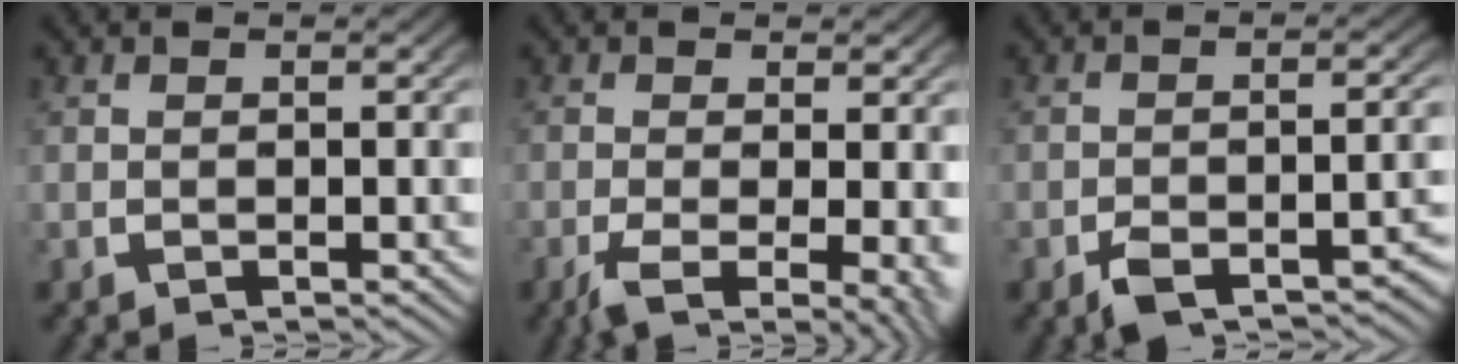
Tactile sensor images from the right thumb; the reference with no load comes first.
{"total": 6.8, "force": [-2.9, 3.2, 5.2], "torque": [-0.098, -0.044, -0.029]}
{"total": 3.8, "force": [-3.1, 1.0, 1.9], "torque": [-0.037, -0.006, -0.048]}